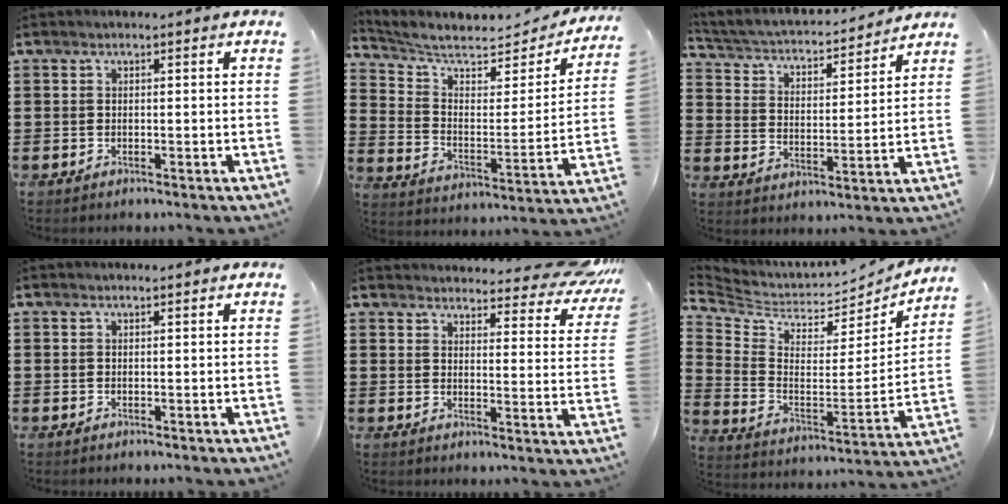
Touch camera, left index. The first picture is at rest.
{"total": 6.0, "force": [4.9, 1.7, 3.1], "torque": [-0.085, -0.034, 0.079]}
{"total": 2.9, "force": [2.6, 0.9, 0.9], "torque": [-0.037, -0.025, 0.034]}
{"total": 0.0}
{"total": 4.7, "force": [4.4, 0.5, 1.4], "torque": [-0.024, -0.038, 0.072]}
{"total": 3.5, "force": [2.9, 1.7, 0.9], "torque": [-0.043, -0.042, 0.045]}